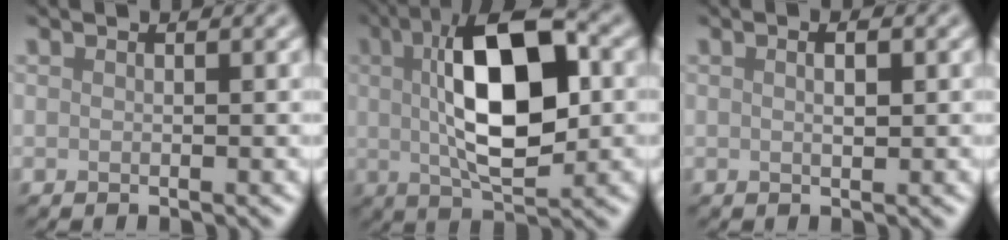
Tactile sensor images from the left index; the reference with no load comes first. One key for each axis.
{"total": 11.0, "fx": 1.2, "fy": 4.6, "fz": 10.0, "tx": -0.159, "ty": 0.013, "tz": 0.015}
{"total": 1.5, "fx": 0.3, "fy": 0.4, "fz": 1.4, "tx": -0.017, "ty": -0.002, "tz": 0.002}